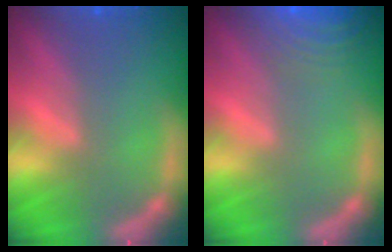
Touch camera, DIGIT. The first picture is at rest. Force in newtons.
{"total": 9.5}